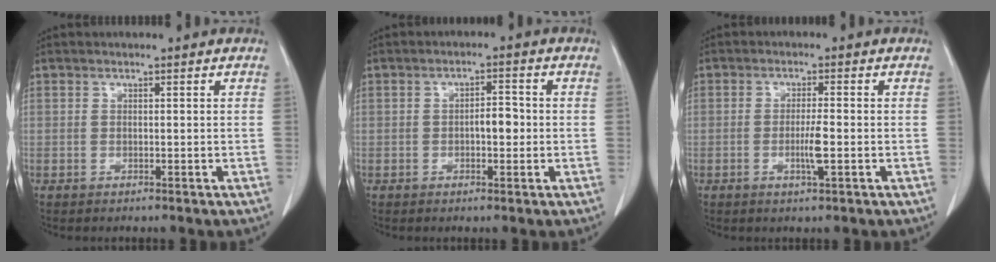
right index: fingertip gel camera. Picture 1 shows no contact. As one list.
[{"total": 3.1, "force": [-0.4, 1.2, 2.8], "torque": [-0.042, 0.005, -0.007]}, {"total": 3.3, "force": [-1.0, 0.0, 3.2], "torque": [-0.061, -0.004, -0.018]}]